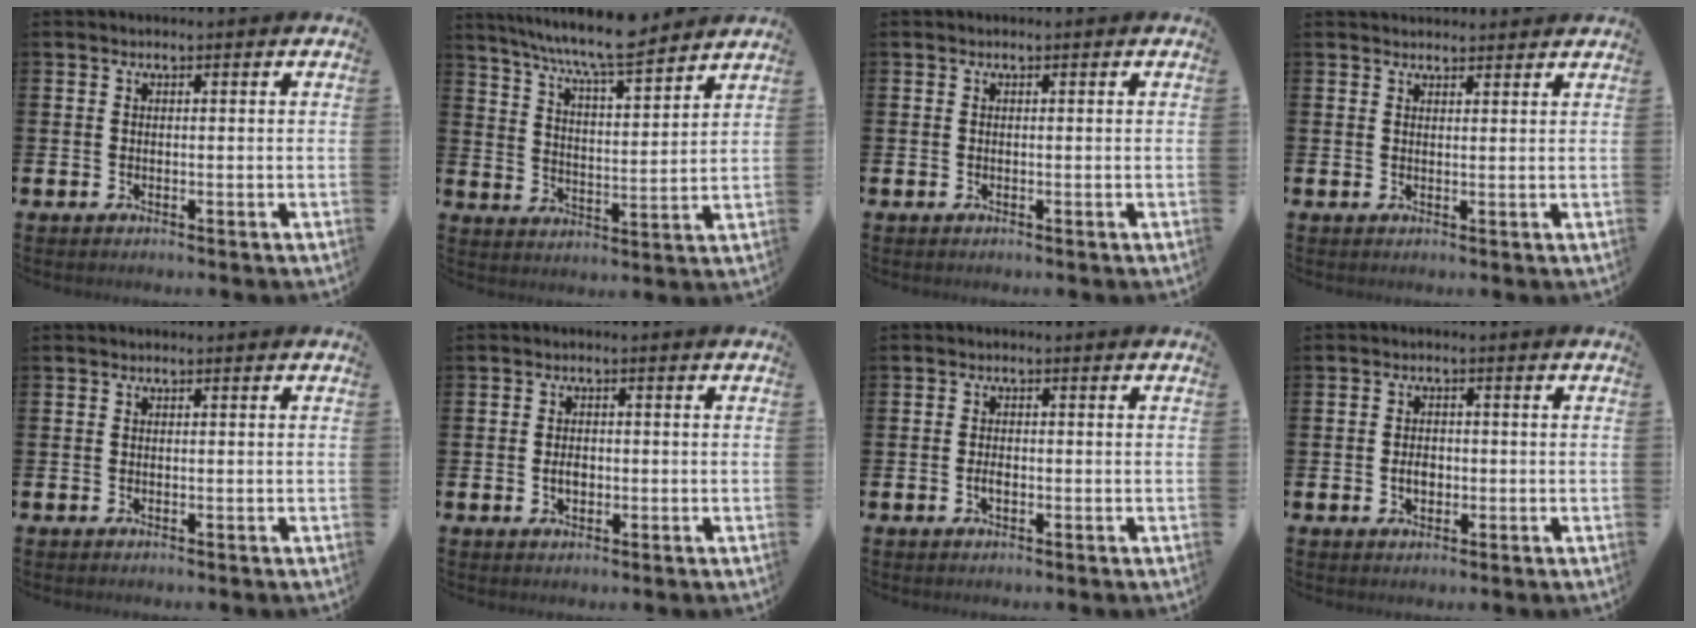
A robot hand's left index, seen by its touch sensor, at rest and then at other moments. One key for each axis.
{"total": 8.4, "fx": 7.9, "fy": 0.1, "fz": 2.9, "tx": -0.078, "ty": -0.052, "tz": 0.137}
{"total": 0.0}
{"total": 1.9, "fx": 1.8, "fy": 0.5, "fz": 0.0, "tx": 0.006, "ty": -0.007, "tz": 0.032}
{"total": 0.0}
{"total": 2.1, "fx": -0.3, "fy": 1.4, "fz": 1.6, "tx": -0.020, "ty": 0.003, "tz": -0.010}
{"total": 1.6, "fx": -0.5, "fy": 0.8, "fz": 1.3, "tx": -0.022, "ty": 0.001, "tz": -0.011}
{"total": 2.5, "fx": -0.5, "fy": 1.7, "fz": 1.7, "tx": -0.016, "ty": -0.002, "tz": -0.015}